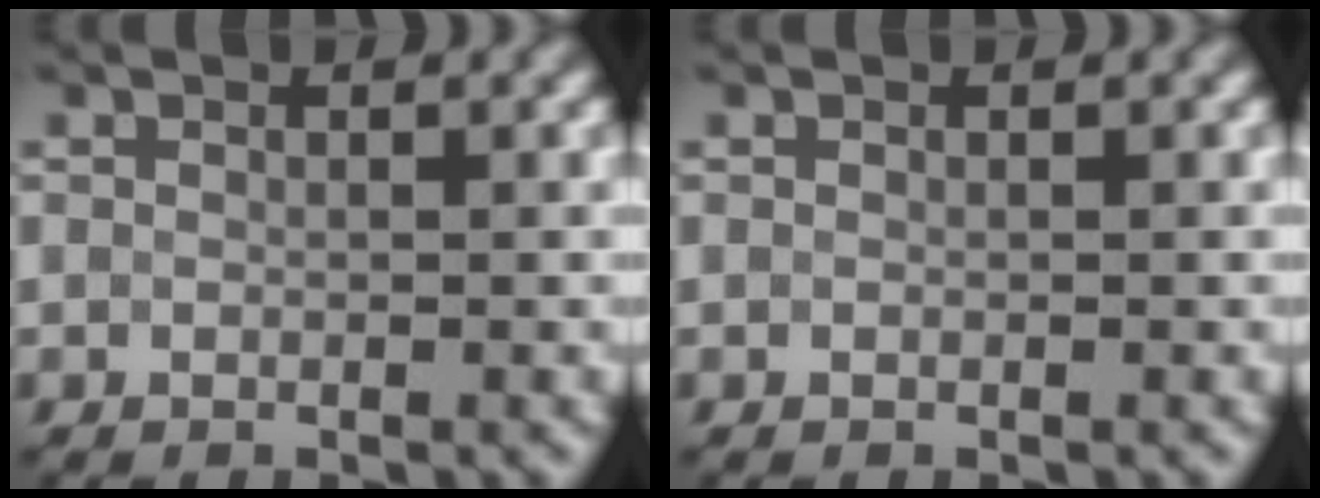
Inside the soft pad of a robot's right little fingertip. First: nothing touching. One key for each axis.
{"total": 0.0}